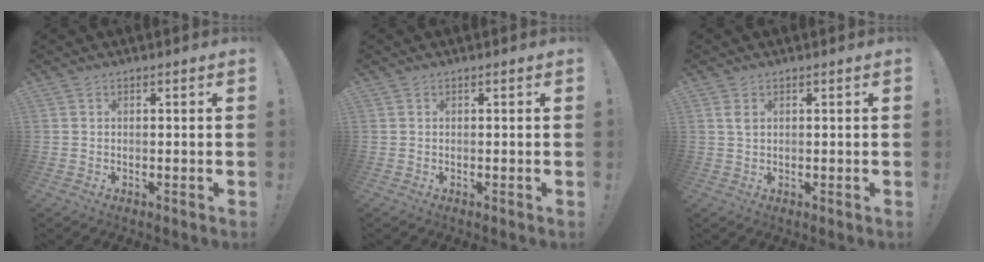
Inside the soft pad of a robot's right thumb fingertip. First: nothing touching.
{"total": 0.0}
{"total": 1.7, "force": [0.8, 0.9, 1.2], "torque": [-0.024, 0.004, 0.012]}